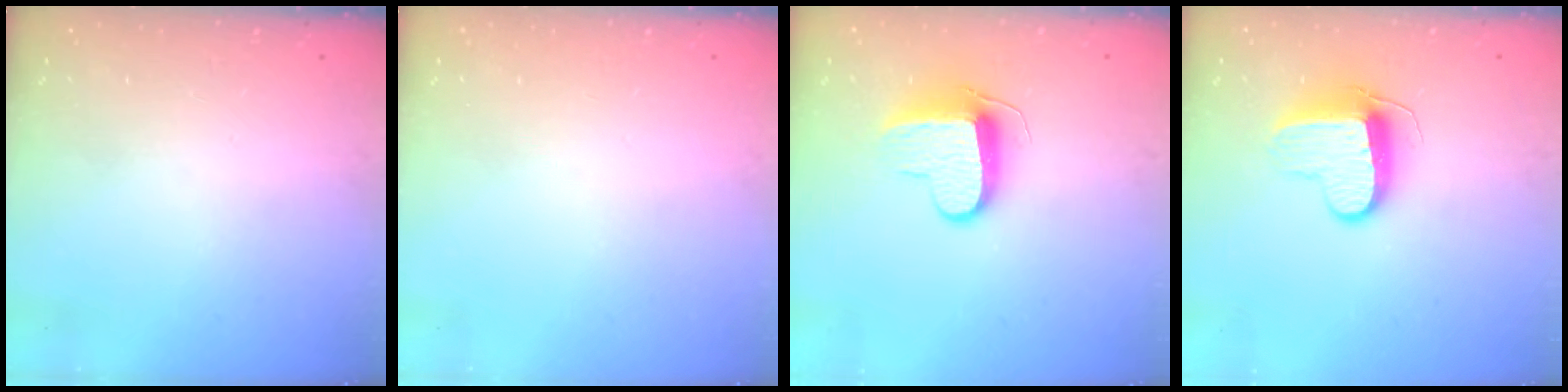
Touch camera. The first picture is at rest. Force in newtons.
{"total": 0.0}
{"total": 10.0, "press": 10.0, "slide": 0.2}
{"total": 10.3, "press": 10.3, "slide": 0.4}